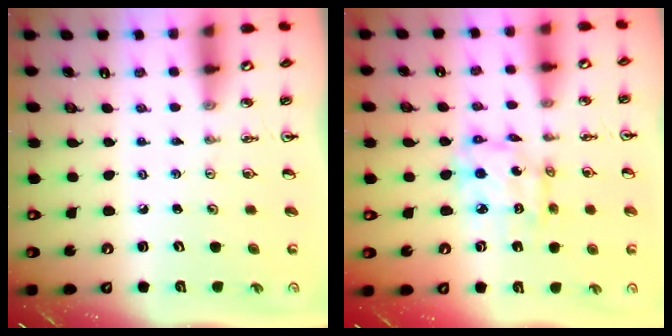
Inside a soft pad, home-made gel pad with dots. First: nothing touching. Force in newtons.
{"total": 8.3, "press": 8.2, "slide": 0.6}